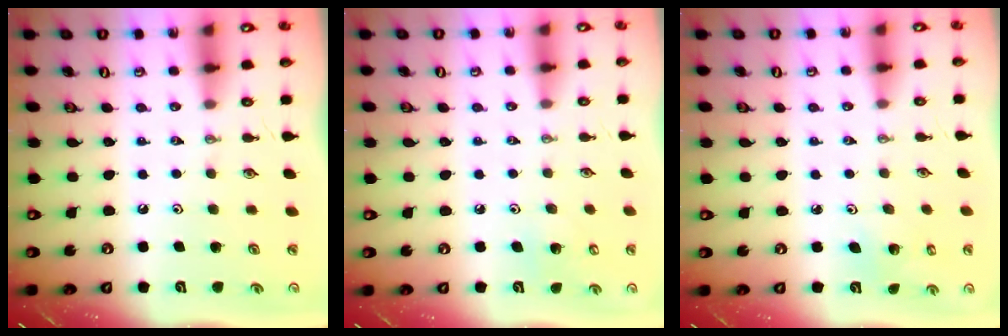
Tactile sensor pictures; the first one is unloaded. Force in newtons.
{"total": 4.3, "press": 4.3, "slide": 0.3}
{"total": 2.7, "press": 2.7, "slide": 0.2}